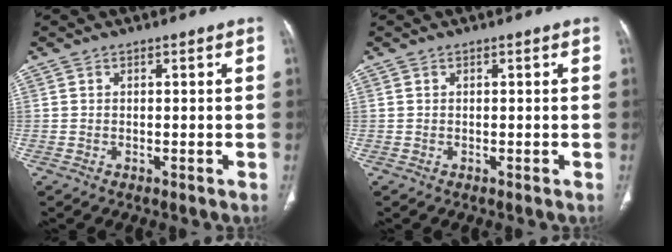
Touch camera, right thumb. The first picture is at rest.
{"total": 0.0}